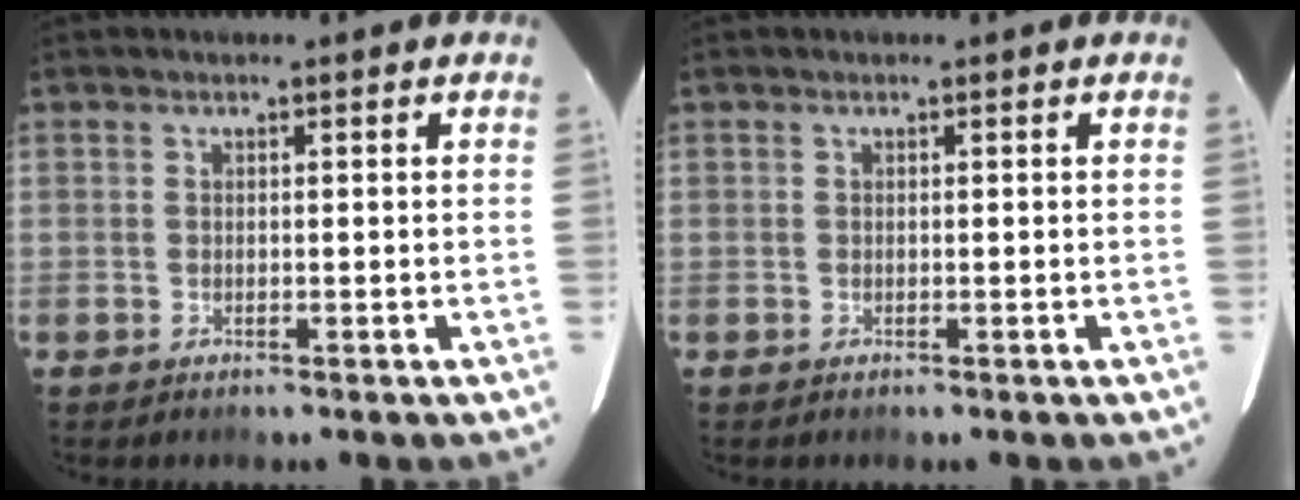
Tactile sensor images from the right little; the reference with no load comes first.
{"total": 0.0}